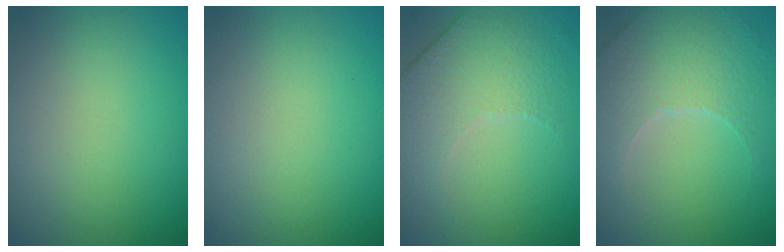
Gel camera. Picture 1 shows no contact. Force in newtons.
{"total": 0.0}
{"total": 4.9, "press": 3.4, "slide": 3.5}
{"total": 3.8, "press": 3.7, "slide": 1.0}